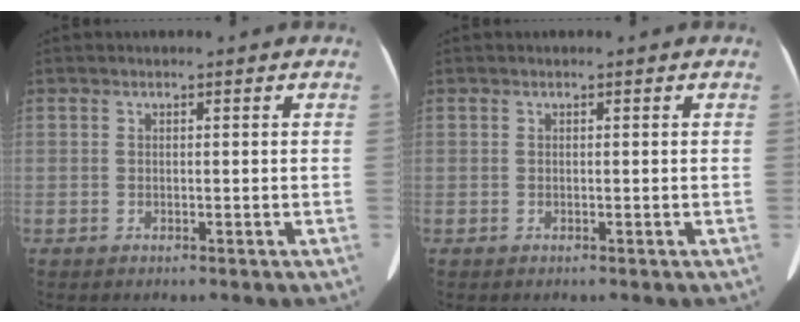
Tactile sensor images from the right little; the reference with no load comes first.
{"total": 0.0}